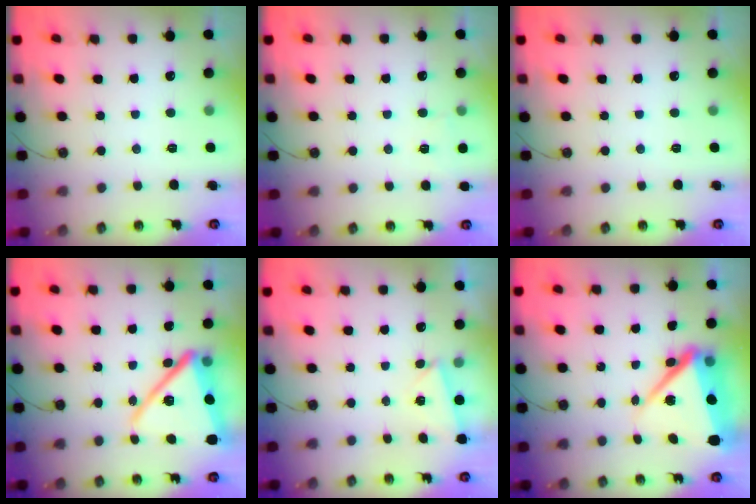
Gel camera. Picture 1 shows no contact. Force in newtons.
{"total": 3.5, "press": 3.5, "slide": 0.4}
{"total": 0.0}
{"total": 19.7, "press": 19.6, "slide": 1.8}
{"total": 2.6, "press": 1.6, "slide": 2.0}
{"total": 14.1, "press": 11.3, "slide": 8.5}